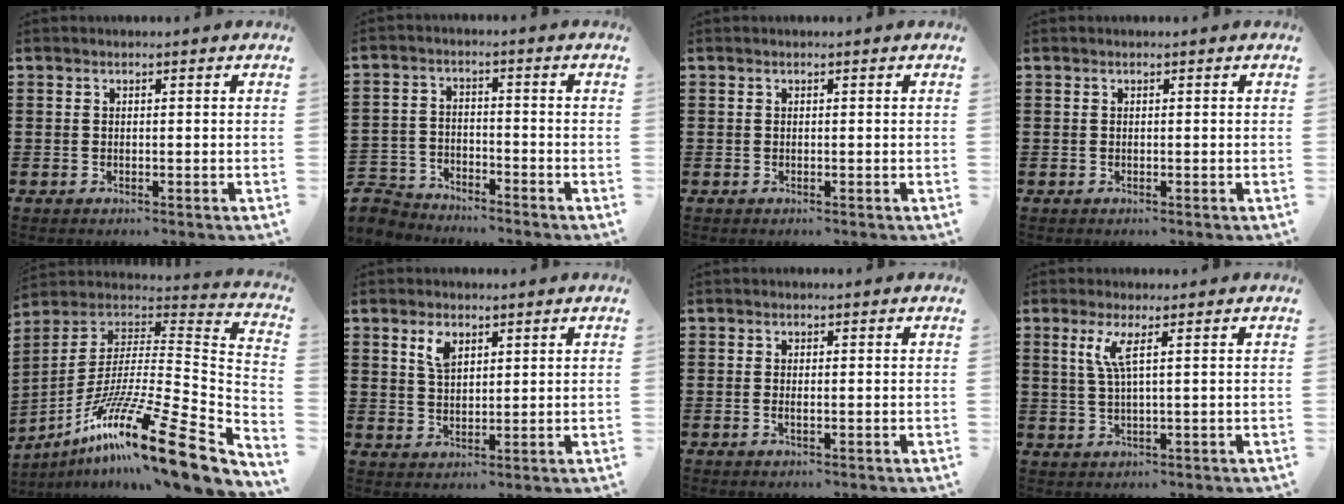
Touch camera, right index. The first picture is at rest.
{"total": 4.3, "force": [-4.2, 0.9, -0.3], "torque": [-0.015, 0.000, -0.095]}
{"total": 0.0}
{"total": 0.0}
{"total": 18.9, "force": [-12.2, 1.6, 14.4], "torque": [-0.254, 0.009, -0.221]}
{"total": 3.7, "force": [2.2, 1.9, 2.3], "torque": [-0.046, 0.004, 0.039]}
{"total": 0.7, "force": [-0.1, 0.2, 0.6], "torque": [-0.012, -0.002, -0.002]}
{"total": 3.8, "force": [1.3, 0.0, 3.6], "torque": [-0.083, -0.005, 0.018]}